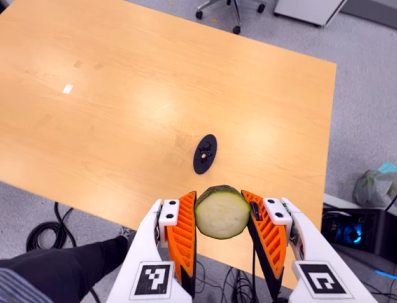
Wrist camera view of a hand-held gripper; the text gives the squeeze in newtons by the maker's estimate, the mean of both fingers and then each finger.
{"total": 9.1, "left": 8.4, "right": 9.8}